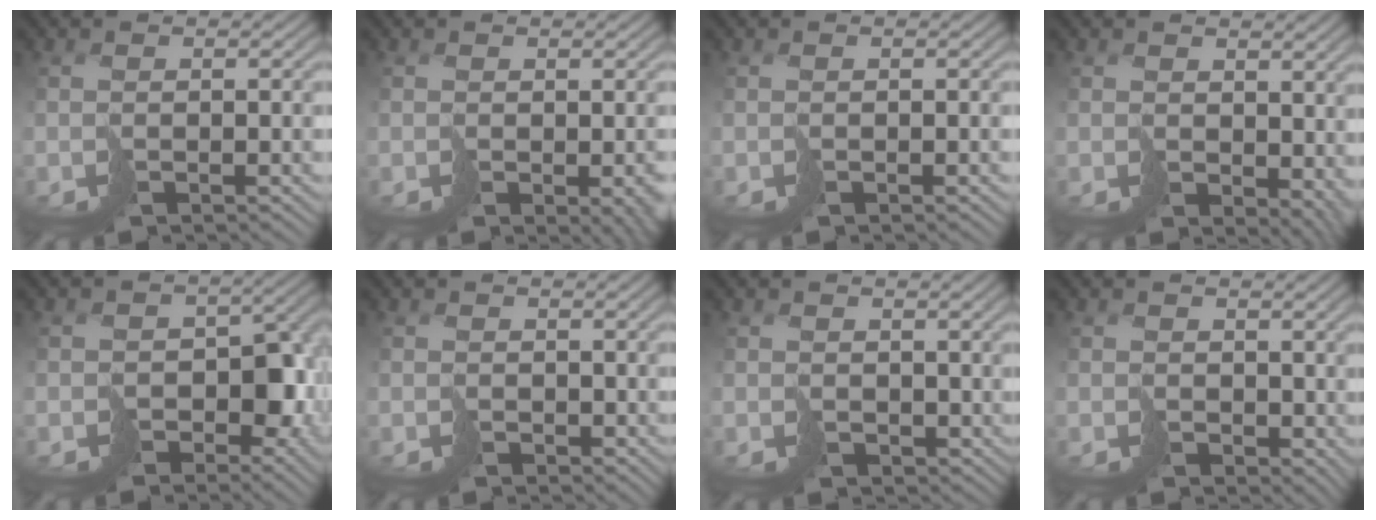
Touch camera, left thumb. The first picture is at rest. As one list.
[{"total": 2.6, "force": [-0.8, 1.3, 2.1], "torque": [-0.027, -0.013, -0.008]}, {"total": 0.0}, {"total": 5.7, "force": [1.1, 4.1, 3.9], "torque": [-0.071, -0.022, 0.031]}, {"total": 7.9, "force": [-1.9, 5.9, 4.9], "torque": [-0.069, -0.011, -0.036]}, {"total": 1.6, "force": [1.0, 1.1, 0.5], "torque": [-0.016, -0.002, 0.019]}, {"total": 2.6, "force": [1.3, 1.9, 1.2], "torque": [-0.036, -0.004, 0.024]}, {"total": 3.4, "force": [1.5, 2.5, 1.8], "torque": [-0.045, -0.010, 0.032]}]